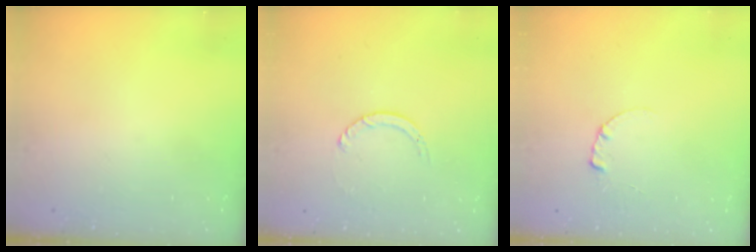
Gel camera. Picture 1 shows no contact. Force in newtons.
{"total": 1.1, "press": 1.1, "slide": 0.1}
{"total": 0.6, "press": 0.6, "slide": 0.1}